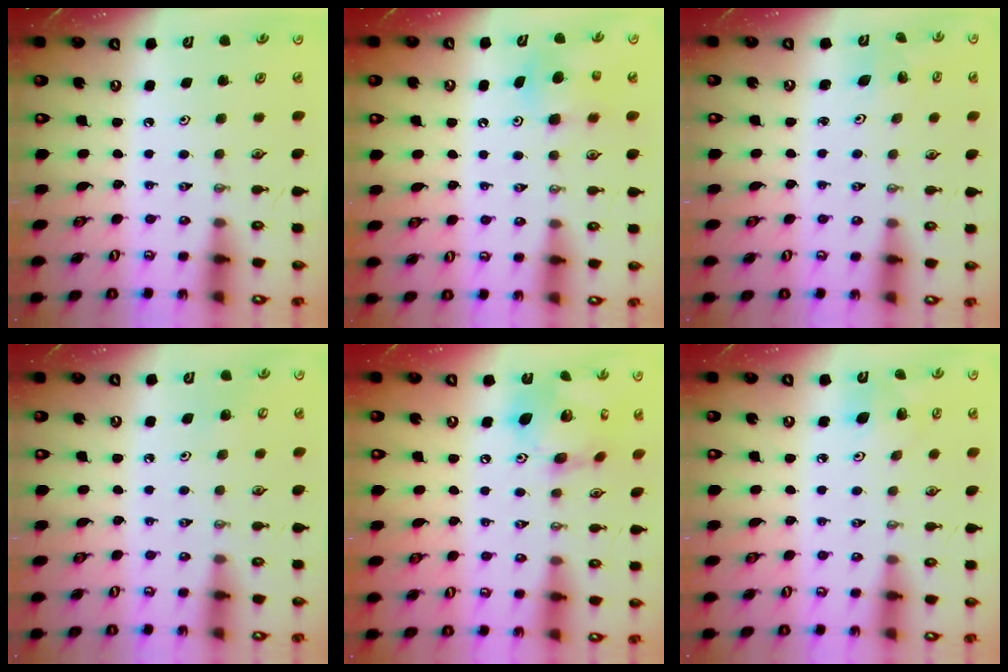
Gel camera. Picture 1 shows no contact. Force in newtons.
{"total": 7.1, "press": 7.1, "slide": 0.8}
{"total": 1.9, "press": 1.9, "slide": 0.1}
{"total": 4.4, "press": 4.3, "slide": 1.1}
{"total": 16.4, "press": 16.3, "slide": 1.7}
{"total": 7.8, "press": 7.7, "slide": 1.3}